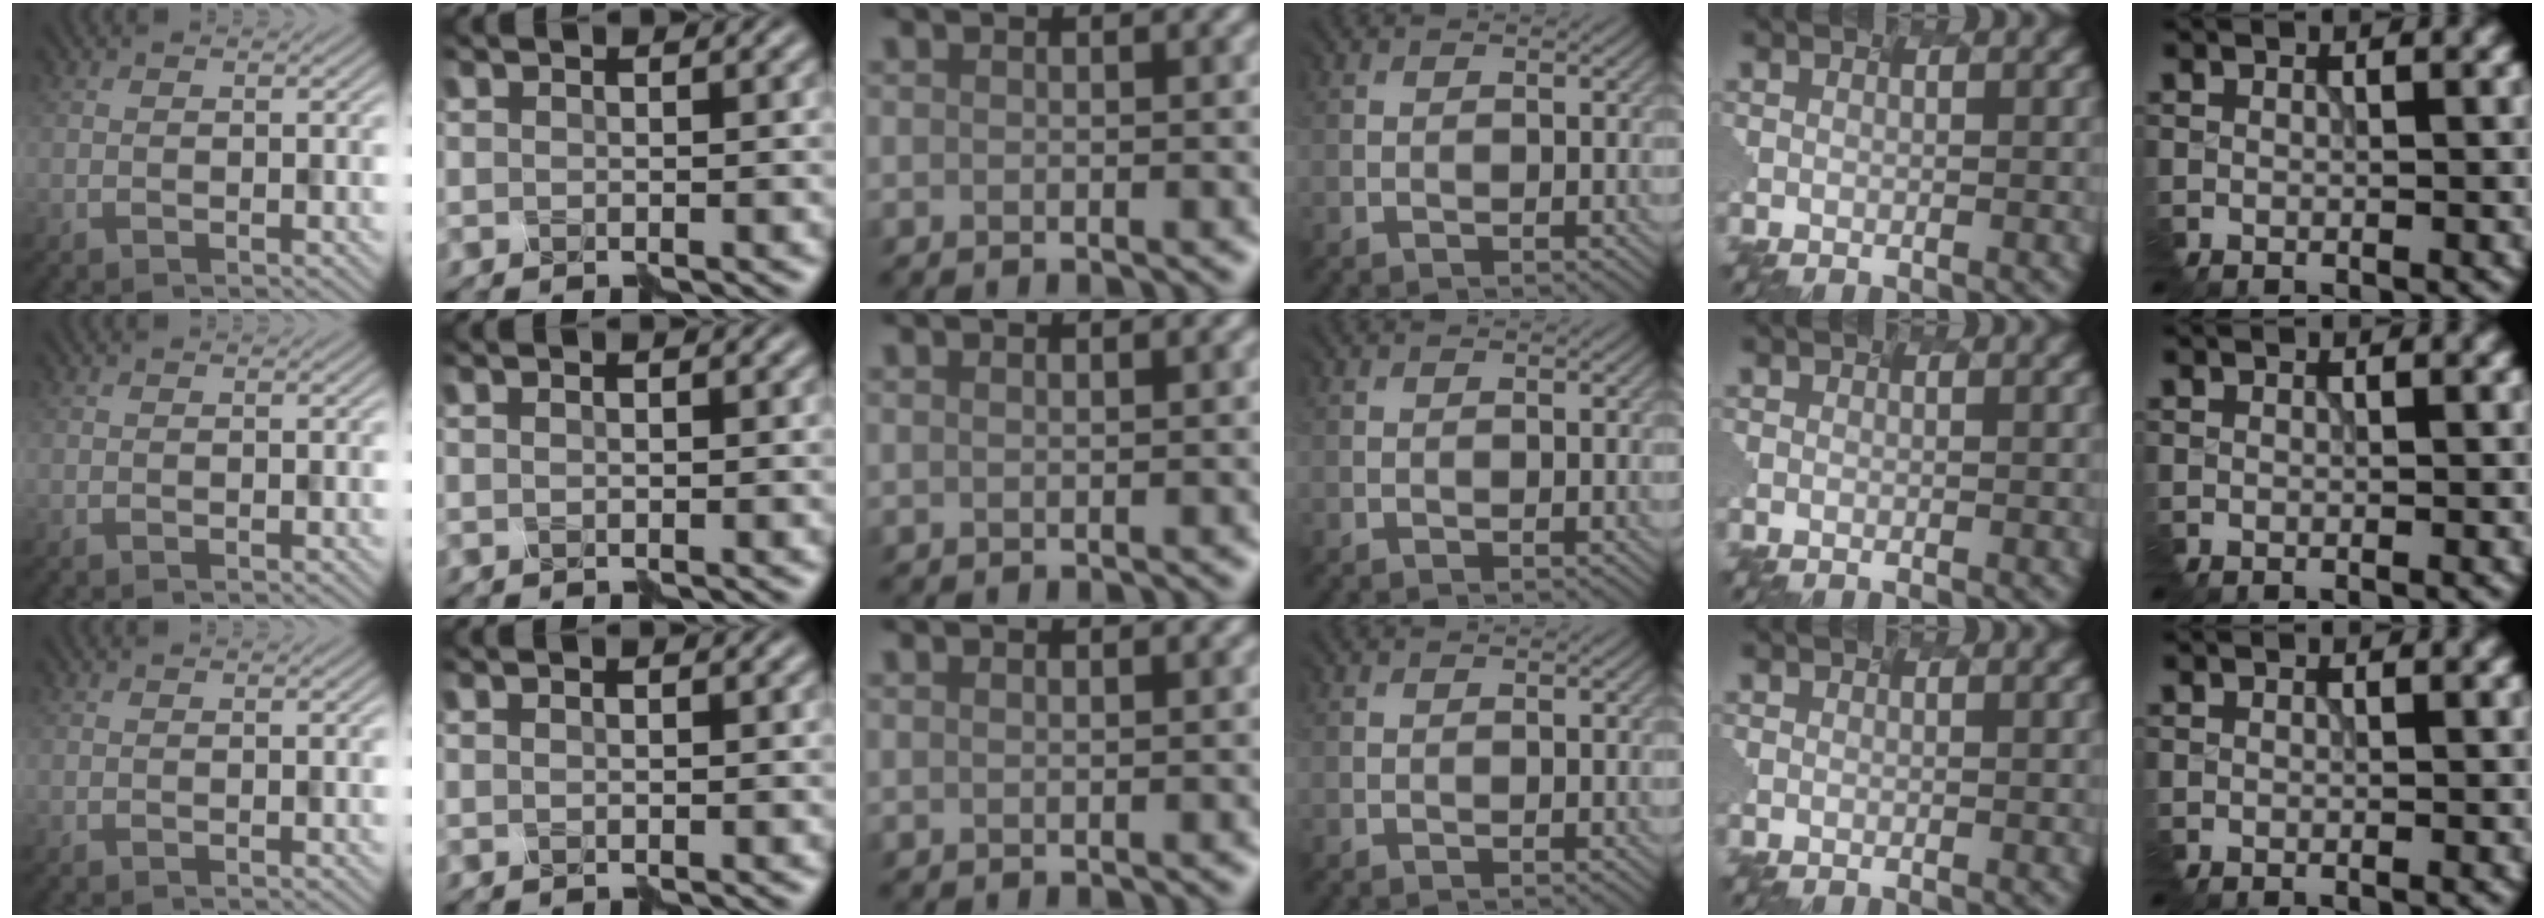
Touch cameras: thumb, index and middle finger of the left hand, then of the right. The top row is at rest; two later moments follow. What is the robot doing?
{"motion": "assemble", "object": "hinged jar"}